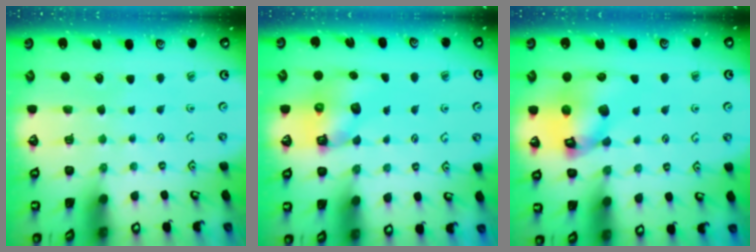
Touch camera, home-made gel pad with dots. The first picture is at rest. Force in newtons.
{"total": 7.3, "press": 7.2, "slide": 0.9}
{"total": 14.0, "press": 13.8, "slide": 2.0}